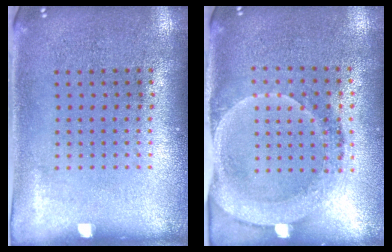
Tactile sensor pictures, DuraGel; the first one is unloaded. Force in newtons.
{"total": 1.8, "press": 1.7, "slide": 0.7}